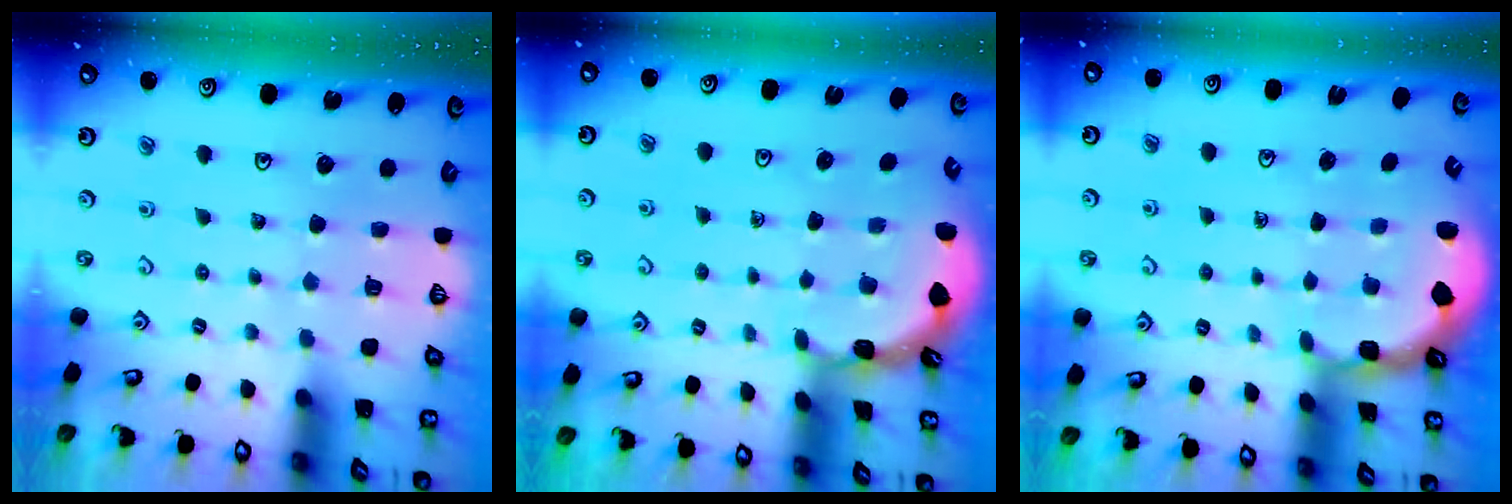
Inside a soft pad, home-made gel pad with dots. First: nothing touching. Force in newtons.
{"total": 1.8, "press": 1.8, "slide": 0.1}
{"total": 1.8, "press": 1.7, "slide": 0.5}